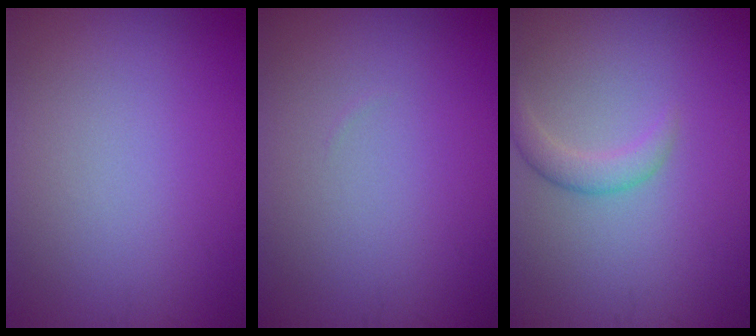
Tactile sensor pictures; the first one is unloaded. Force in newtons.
{"total": 0.0}
{"total": 1.9, "press": 1.9, "slide": 0.0}